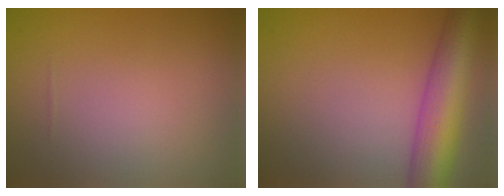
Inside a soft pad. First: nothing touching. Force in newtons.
{"total": 8.3, "press": 8.3, "slide": 0.4}